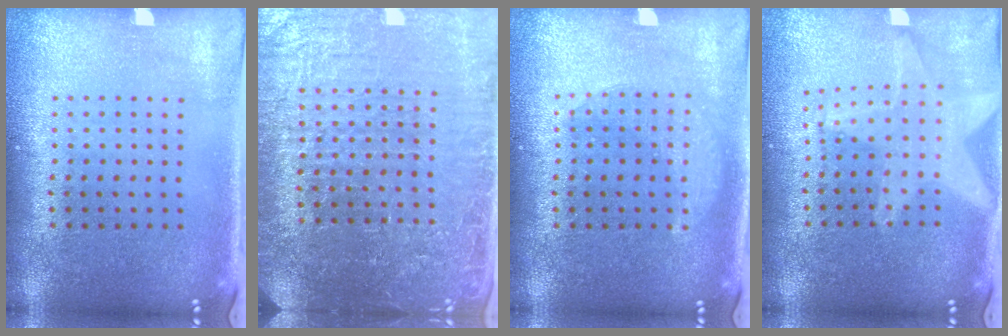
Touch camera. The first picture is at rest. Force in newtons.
{"total": 4.7, "press": 4.4, "slide": 1.6}
{"total": 1.8, "press": 1.8, "slide": 0.2}
{"total": 2.1, "press": 1.7, "slide": 1.2}